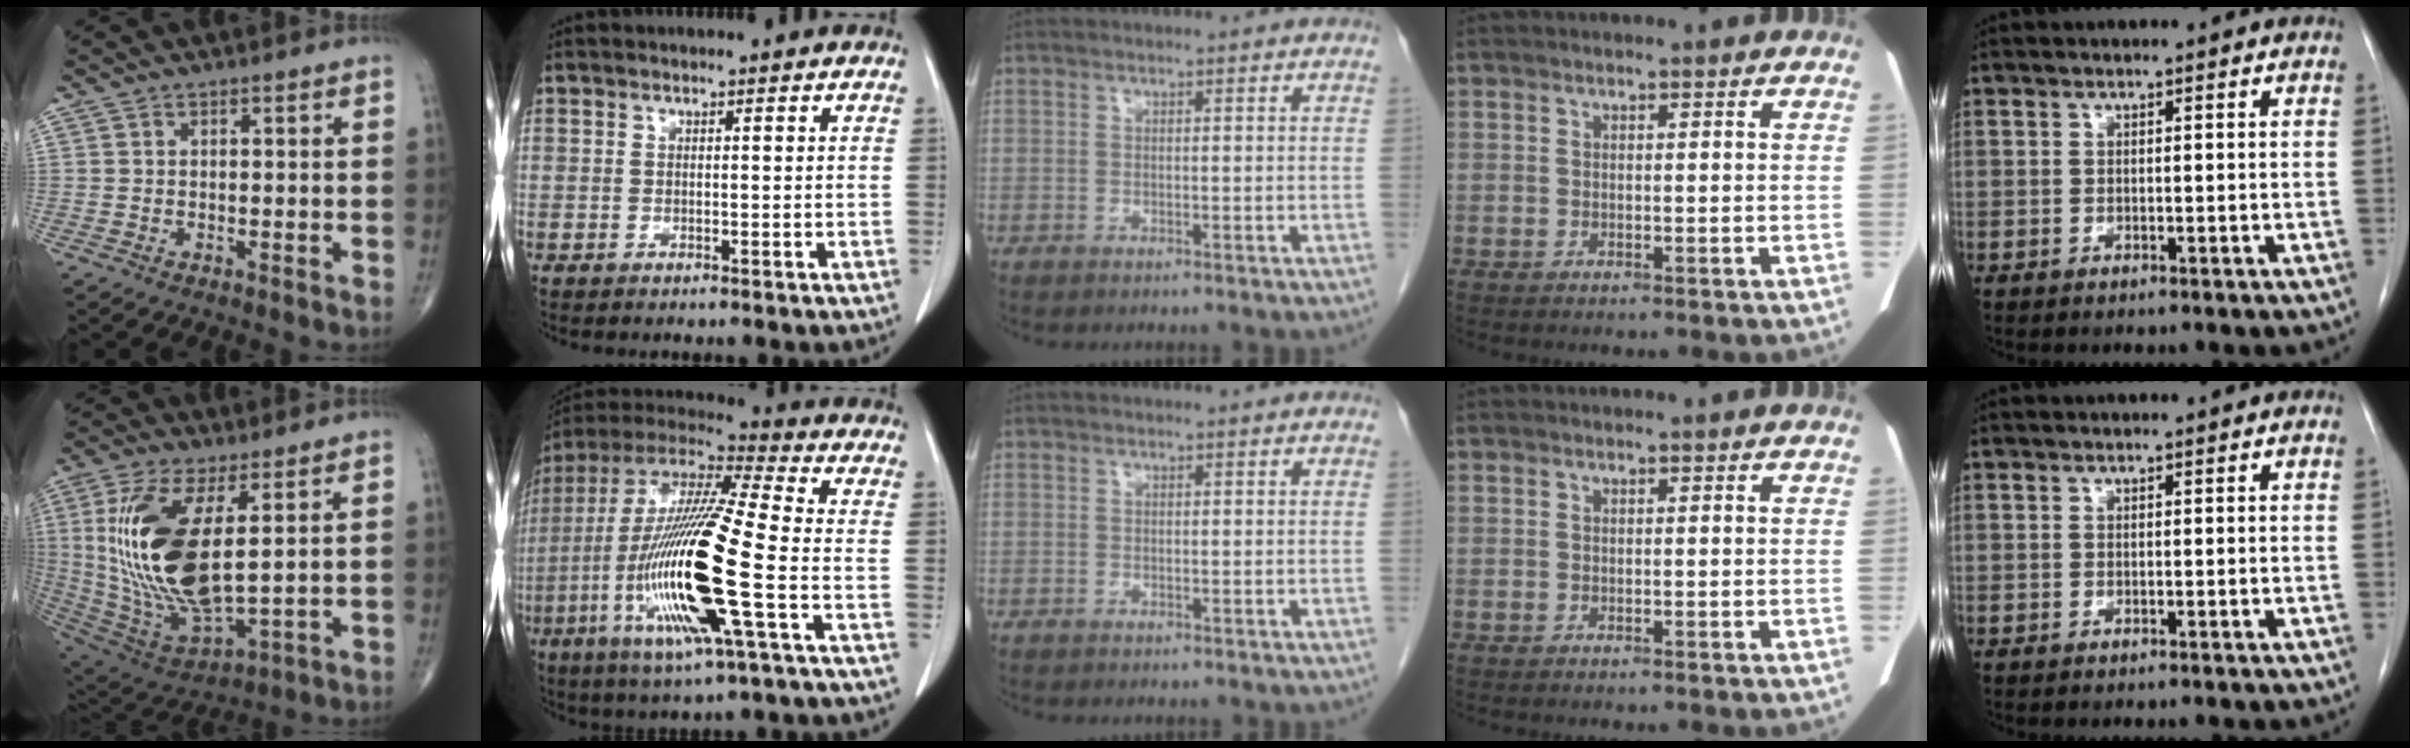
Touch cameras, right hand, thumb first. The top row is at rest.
{"thumb": {"total": 22.0, "force": [3.9, 9.0, 19.7], "torque": [-0.412, -0.030, 0.086]}, "index": {"total": 21.6, "force": [-5.7, 1.1, 20.8], "torque": [-0.449, -0.028, -0.116]}}